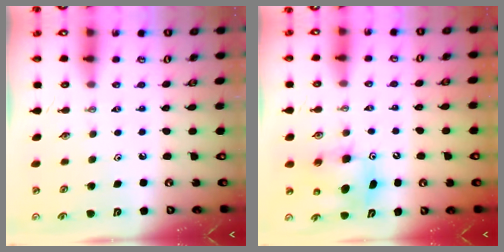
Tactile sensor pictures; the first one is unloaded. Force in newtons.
{"total": 8.1, "press": 7.9, "slide": 1.8}